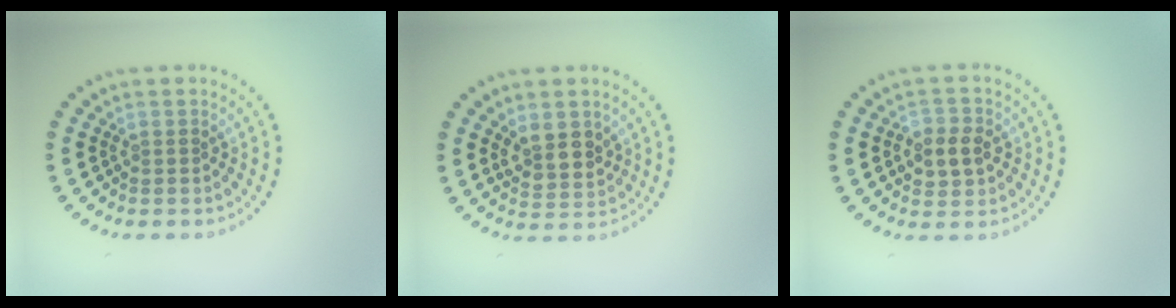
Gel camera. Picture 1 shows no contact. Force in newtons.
{"total": 2.8, "press": 2.5, "slide": 1.1}
{"total": 3.0, "press": 2.9, "slide": 0.4}